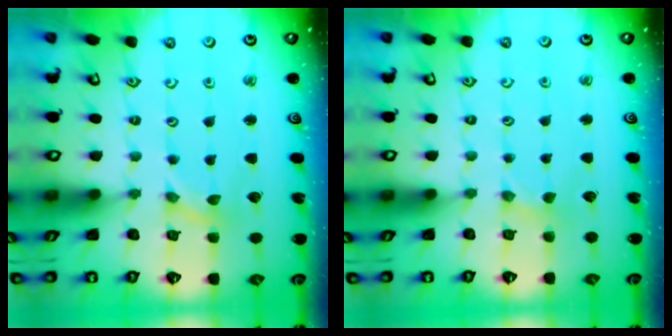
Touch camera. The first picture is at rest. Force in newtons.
{"total": 0.6, "press": 0.6, "slide": 0.2}